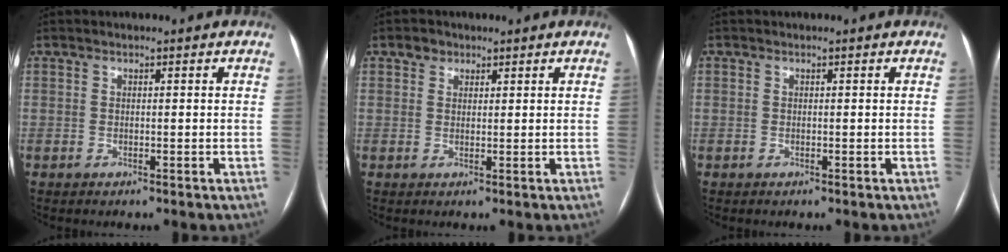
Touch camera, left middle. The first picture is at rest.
{"total": 1.9, "force": [1.2, 1.4, 0.4], "torque": [-0.008, 0.006, 0.018]}
{"total": 0.0}